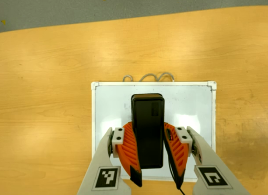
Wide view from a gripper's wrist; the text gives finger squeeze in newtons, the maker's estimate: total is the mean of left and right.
{"total": 9.3, "left": 8.1, "right": 10.6}